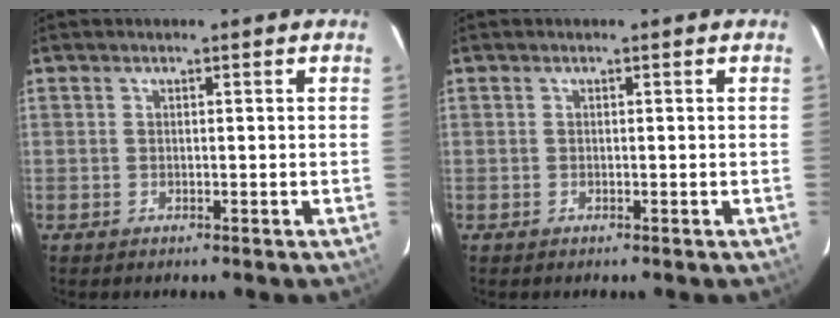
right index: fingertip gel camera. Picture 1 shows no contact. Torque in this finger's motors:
{"motor_torque": [-0.06, 0.01, 0.02, 0.00]}